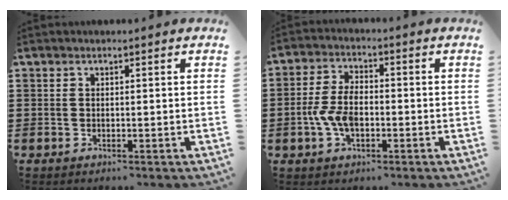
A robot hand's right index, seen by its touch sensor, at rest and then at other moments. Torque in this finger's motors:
{"motor_torque": [1.97, 0.17, 0.67, 0.07]}